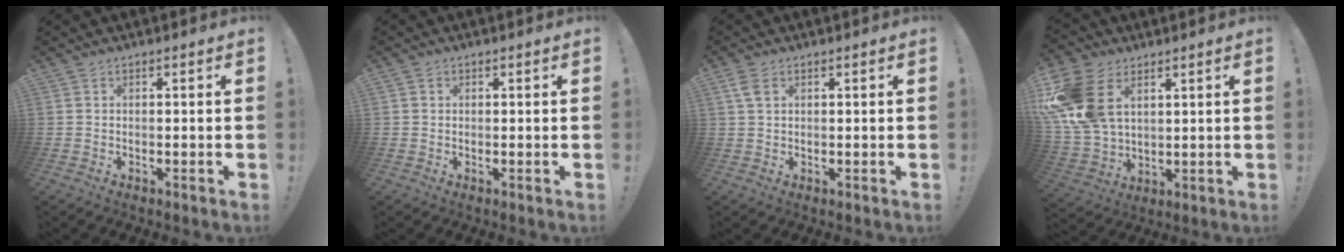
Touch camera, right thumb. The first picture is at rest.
{"total": 0.8, "force": [0.3, 0.8, 0.1], "torque": [0.005, 0.000, 0.004]}
{"total": 3.8, "force": [1.6, 2.1, 2.7], "torque": [-0.046, 0.000, 0.031]}
{"total": 18.4, "force": [6.1, 12.7, 11.9], "torque": [-0.243, -0.022, 0.118]}